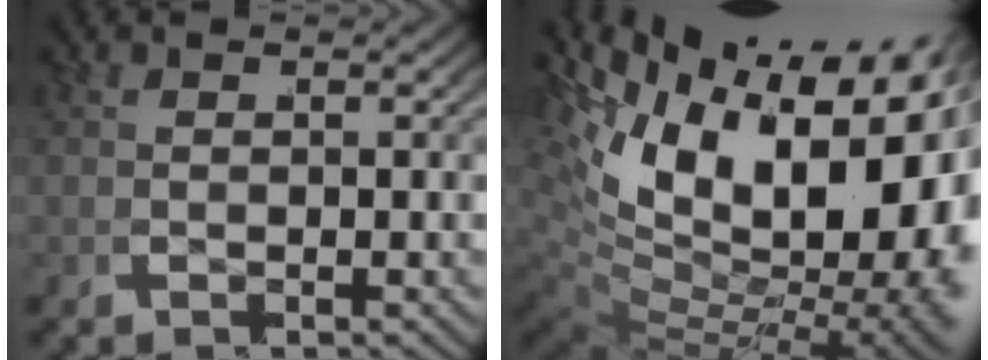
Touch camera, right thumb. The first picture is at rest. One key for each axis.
{"total": 19.7, "fx": 1.1, "fy": 11.9, "fz": 15.6, "tx": -0.267, "ty": -0.058, "tz": 0.055}